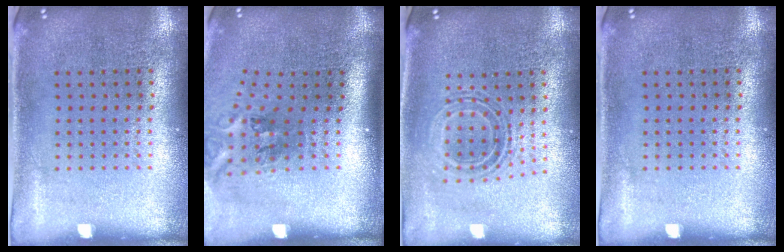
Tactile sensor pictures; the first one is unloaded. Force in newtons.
{"total": 2.0, "press": 1.2, "slide": 1.6}
{"total": 0.9, "press": 0.8, "slide": 0.3}
{"total": 0.0}